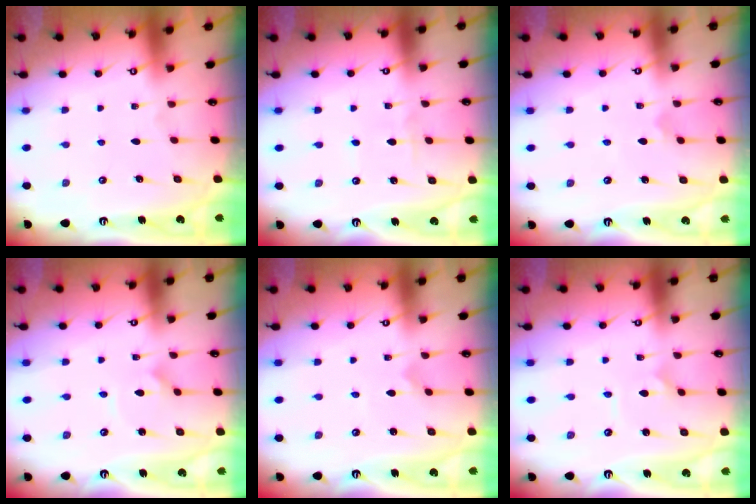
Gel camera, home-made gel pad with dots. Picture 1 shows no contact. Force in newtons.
{"total": 2.2, "press": 2.2, "slide": 0.3}
{"total": 2.9, "press": 2.9, "slide": 0.1}
{"total": 2.9, "press": 2.9, "slide": 0.2}
{"total": 0.0}
{"total": 1.4, "press": 1.4, "slide": 0.0}